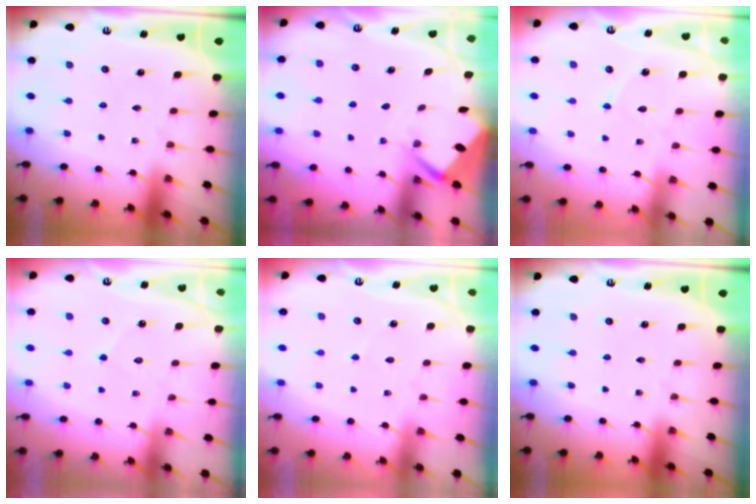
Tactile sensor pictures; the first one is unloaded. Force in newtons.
{"total": 2.8, "press": 2.8, "slide": 0.3}
{"total": 3.6, "press": 3.6, "slide": 0.1}
{"total": 4.3, "press": 4.3, "slide": 0.4}
{"total": 2.4, "press": 2.4, "slide": 0.3}
{"total": 0.0}